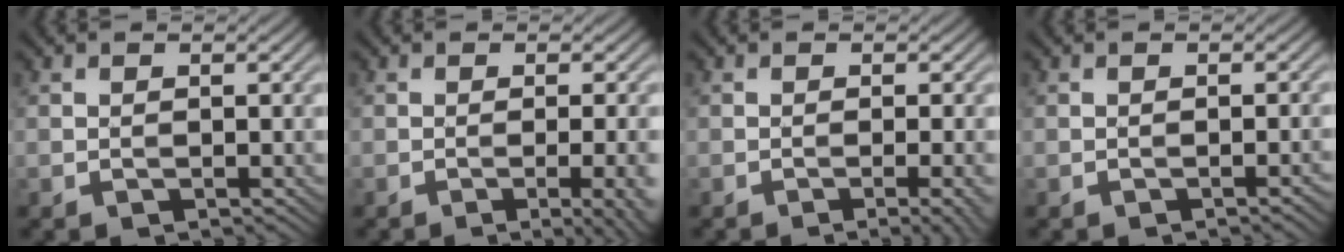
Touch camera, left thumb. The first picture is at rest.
{"total": 6.6, "force": [-1.9, 2.1, 6.0], "torque": [-0.062, 0.003, -0.018]}
{"total": 3.7, "force": [-1.5, 0.7, 3.3], "torque": [-0.040, 0.008, -0.025]}
{"total": 1.1, "force": [-0.6, 0.1, 0.9], "torque": [-0.011, 0.005, -0.012]}